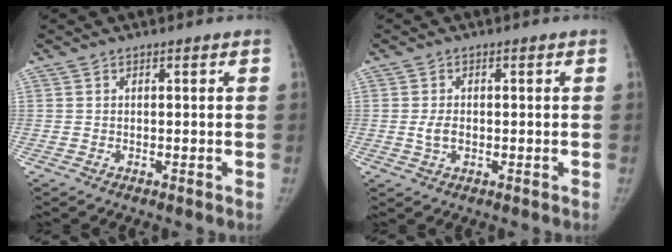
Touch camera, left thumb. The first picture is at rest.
{"total": 3.0, "force": [-0.4, 2.1, 2.1], "torque": [-0.039, 0.003, -0.006]}